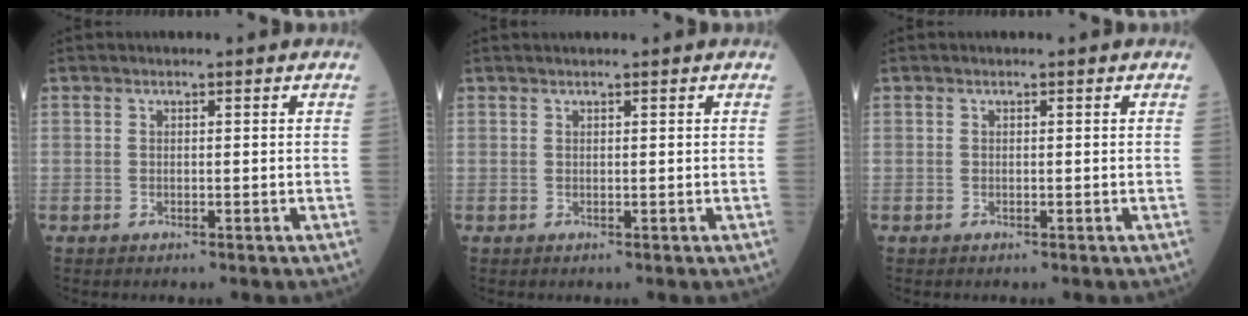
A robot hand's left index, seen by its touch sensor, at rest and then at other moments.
{"total": 1.1, "force": [0.9, -0.2, 0.5], "torque": [-0.007, 0.012, 0.020]}
{"total": 0.0}